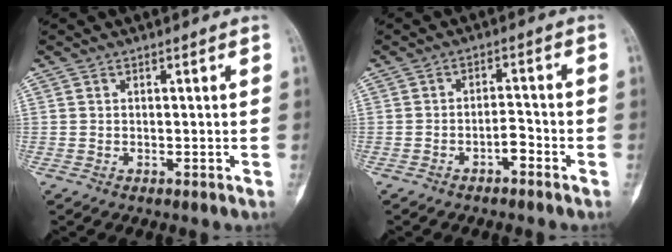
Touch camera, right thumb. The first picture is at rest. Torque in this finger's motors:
{"motor_torque": [0.49, 0.52, 0.29, -0.42, 0.13]}